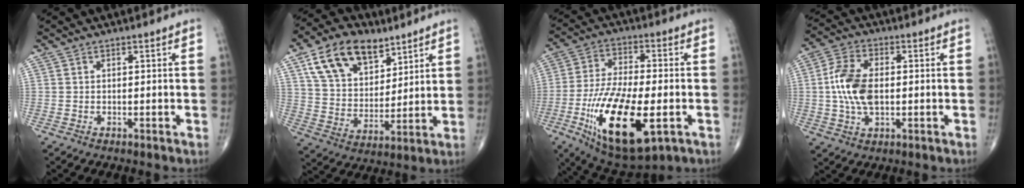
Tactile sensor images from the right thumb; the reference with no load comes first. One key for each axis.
{"total": 16.5, "fx": 9.2, "fy": 9.9, "fz": 9.4, "tx": -0.131, "ty": -0.031, "tz": 0.170}
{"total": 21.9, "fx": -6.7, "fy": 8.8, "fz": 18.9, "tx": -0.374, "ty": -0.006, "tz": -0.105}
{"total": 10.4, "fx": 0.0, "fy": 6.0, "fz": 8.6, "tx": -0.175, "ty": 0.009, "tz": -0.002}